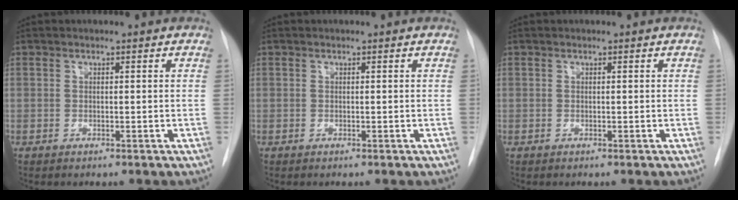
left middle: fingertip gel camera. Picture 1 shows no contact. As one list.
[{"total": 0.0}, {"total": 0.0}]